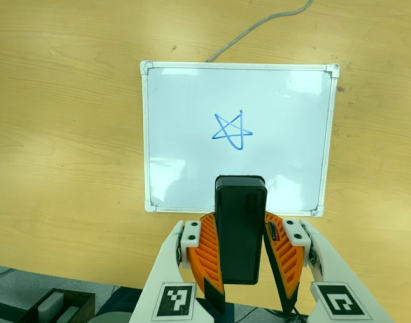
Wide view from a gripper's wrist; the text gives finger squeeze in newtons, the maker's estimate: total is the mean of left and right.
{"total": 9.4, "left": 7.8, "right": 11.1}